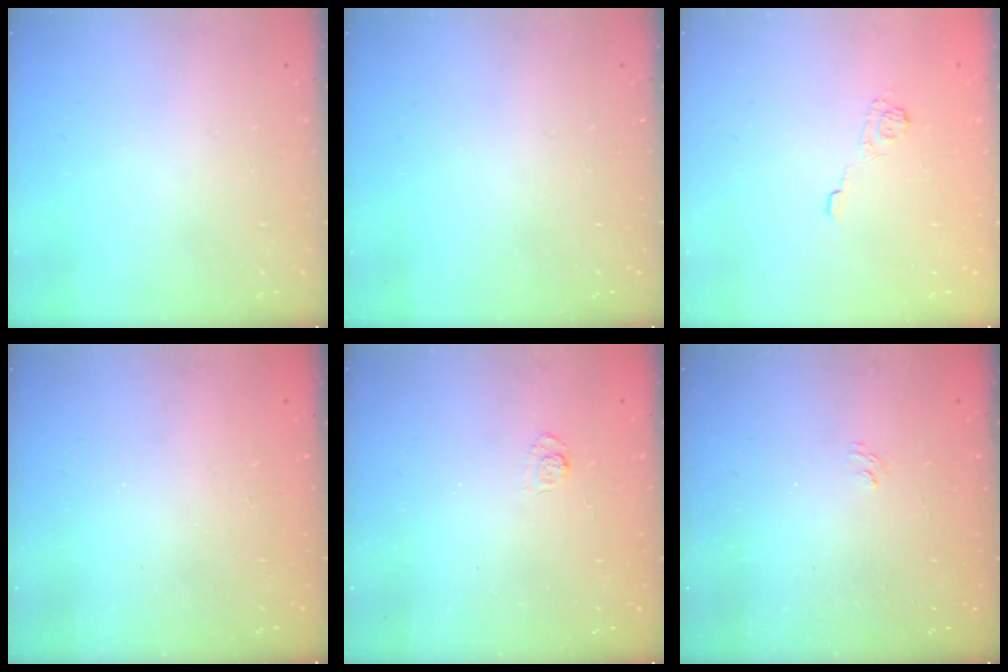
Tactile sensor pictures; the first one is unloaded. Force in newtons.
{"total": 0.0}
{"total": 3.7, "press": 3.4, "slide": 1.5}
{"total": 2.3, "press": 2.1, "slide": 0.7}
{"total": 3.0, "press": 2.6, "slide": 1.5}
{"total": 1.4, "press": 0.7, "slide": 1.1}